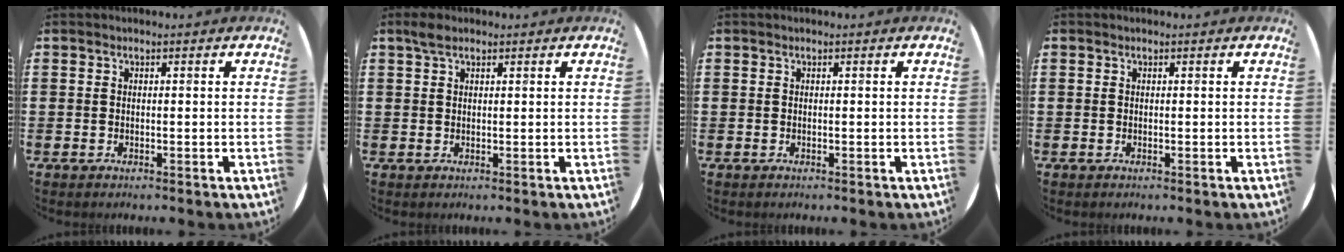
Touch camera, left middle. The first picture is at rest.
{"total": 1.9, "force": [1.4, 0.9, 0.9], "torque": [-0.013, 0.002, 0.023]}
{"total": 0.0}
{"total": 0.0}